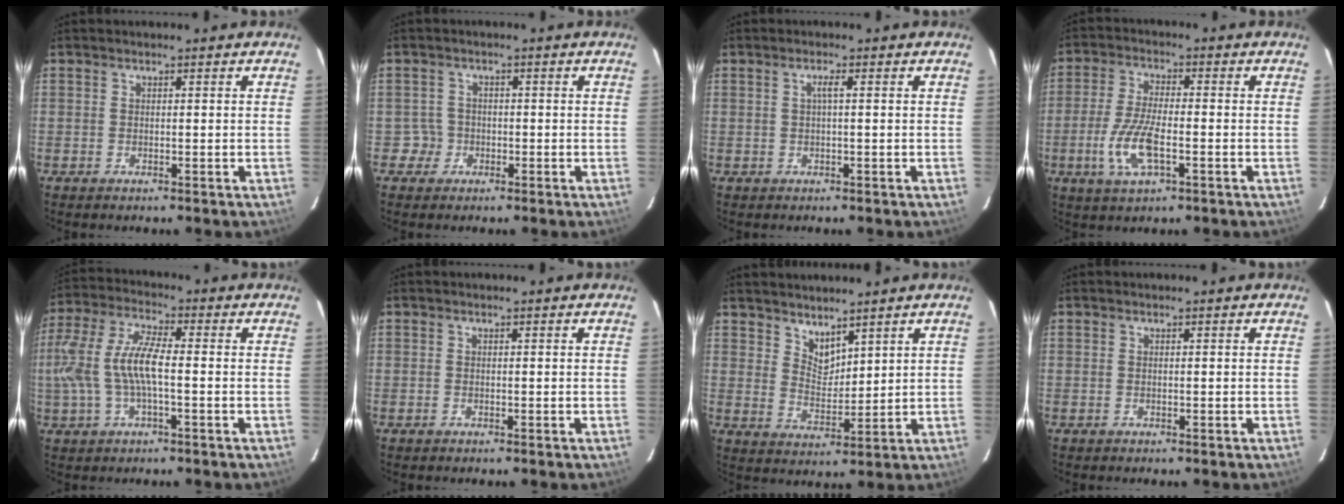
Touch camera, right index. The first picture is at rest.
{"total": 2.8, "force": [-1.0, 2.6, -0.5], "torque": [0.014, 0.021, -0.016]}
{"total": 1.2, "force": [0.2, -0.2, 1.2], "torque": [-0.022, 0.002, 0.001]}
{"total": 9.2, "force": [-3.0, 3.1, 8.2], "torque": [-0.176, -0.005, -0.059]}
{"total": 11.4, "force": [-1.2, 3.5, 10.7], "torque": [-0.225, 0.006, -0.021]}
{"total": 0.0}
{"total": 5.1, "force": [4.3, 2.1, 1.6], "torque": [-0.019, -0.004, 0.084]}
{"total": 0.0}